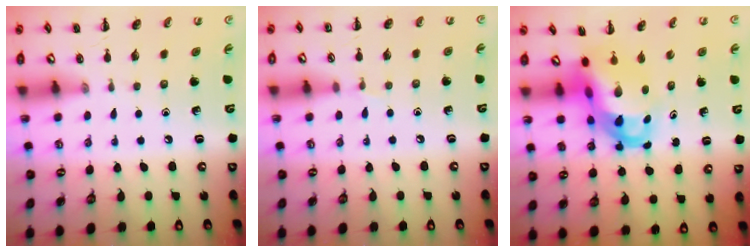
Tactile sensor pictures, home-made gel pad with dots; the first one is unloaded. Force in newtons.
{"total": 3.0, "press": 2.8, "slide": 1.1}
{"total": 8.0, "press": 7.7, "slide": 2.0}